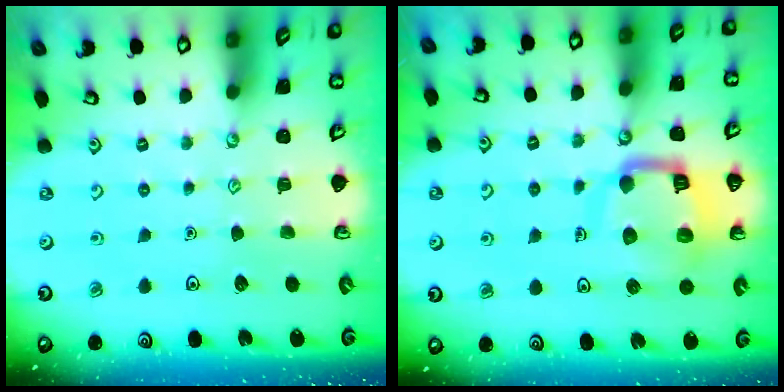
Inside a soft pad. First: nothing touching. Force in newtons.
{"total": 13.0, "press": 12.9, "slide": 1.5}